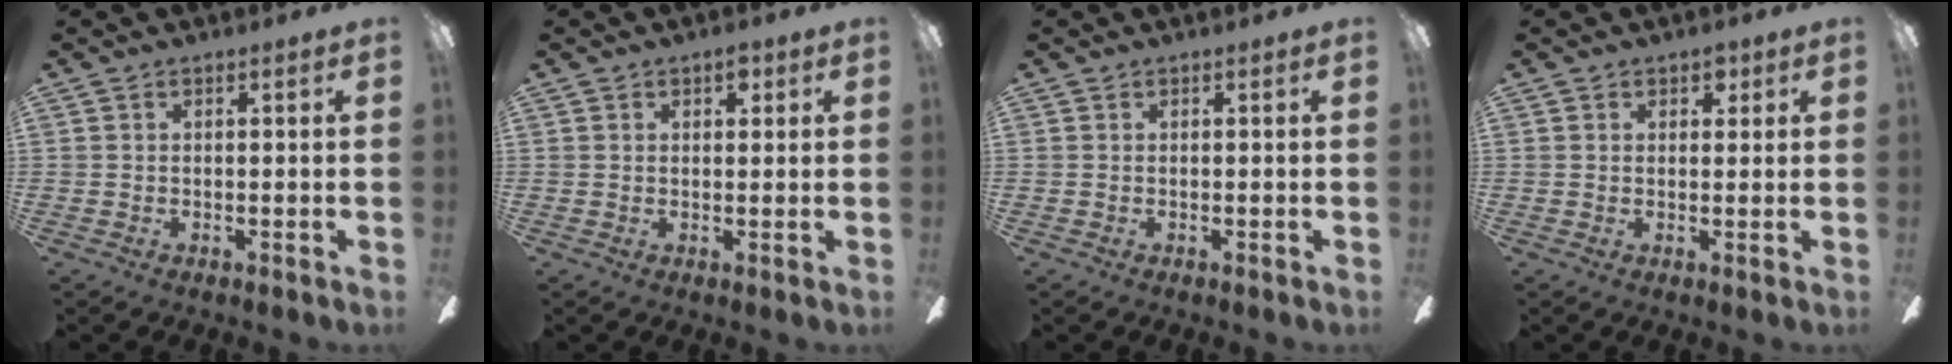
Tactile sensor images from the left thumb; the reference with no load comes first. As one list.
[{"total": 2.6, "force": [1.3, 1.5, 1.7], "torque": [-0.012, -0.002, 0.017]}, {"total": 0.0}, {"total": 2.6, "force": [1.4, 1.7, 1.3], "torque": [-0.010, 0.001, 0.021]}]